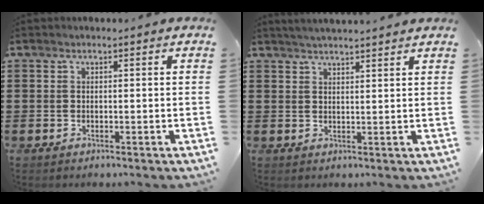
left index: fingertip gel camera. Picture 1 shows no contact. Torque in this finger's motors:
{"motor_torque": [0.47, -0.35, 0.11, 0.07]}